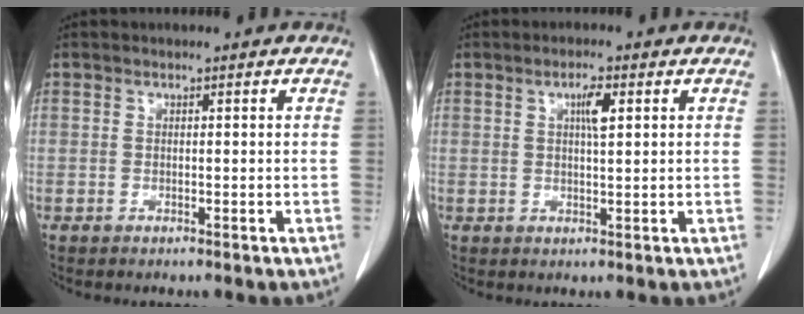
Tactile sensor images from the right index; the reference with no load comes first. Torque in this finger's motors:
{"motor_torque": [0.41, 0.16, 0.08, 0.05]}